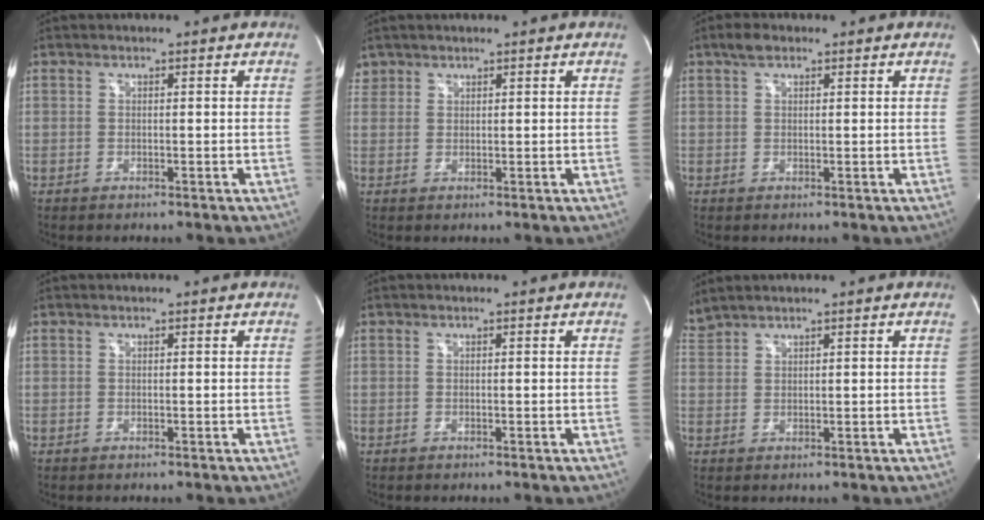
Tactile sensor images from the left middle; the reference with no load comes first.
{"total": 1.9, "force": [1.5, 1.1, -0.2], "torque": [0.009, 0.011, 0.026]}
{"total": 2.1, "force": [1.4, 1.0, 1.2], "torque": [-0.029, 0.012, 0.025]}
{"total": 0.0}
{"total": 0.0}
{"total": 2.8, "force": [2.7, -0.5, 0.8], "torque": [-0.028, 0.023, 0.062]}